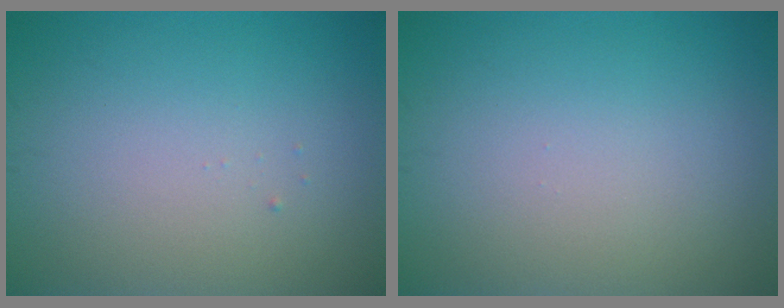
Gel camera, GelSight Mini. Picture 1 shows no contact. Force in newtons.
{"total": 0.0}